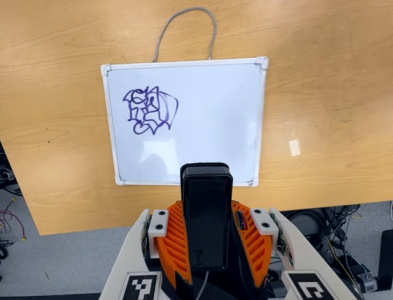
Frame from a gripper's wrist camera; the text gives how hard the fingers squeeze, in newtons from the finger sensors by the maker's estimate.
{"total": 4.4, "left": 3.1, "right": 5.6}